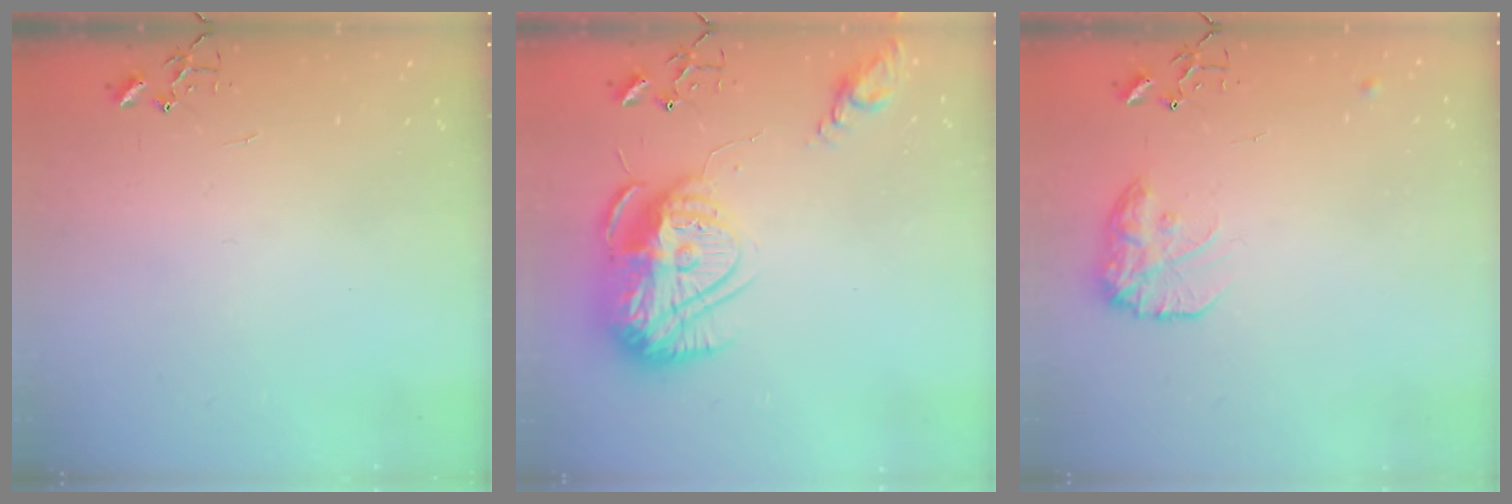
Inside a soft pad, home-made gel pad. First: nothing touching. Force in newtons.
{"total": 18.7, "press": 18.6, "slide": 1.7}
{"total": 13.1, "press": 13.0, "slide": 0.7}